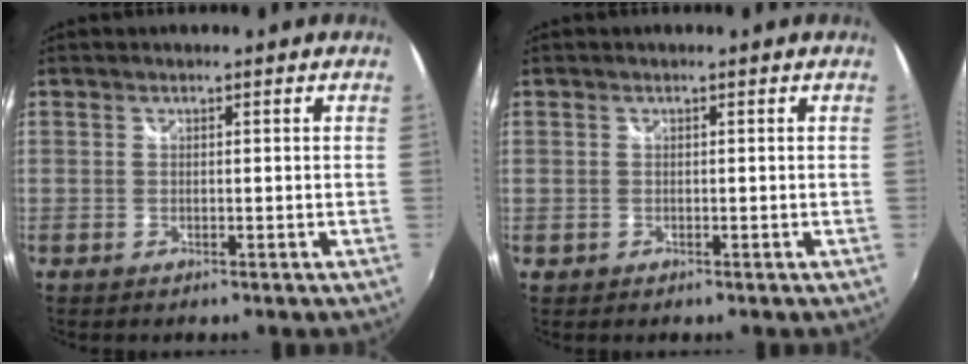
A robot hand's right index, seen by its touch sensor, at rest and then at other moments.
{"total": 0.9, "force": [-0.3, 0.8, 0.1], "torque": [-0.002, -0.001, -0.005]}